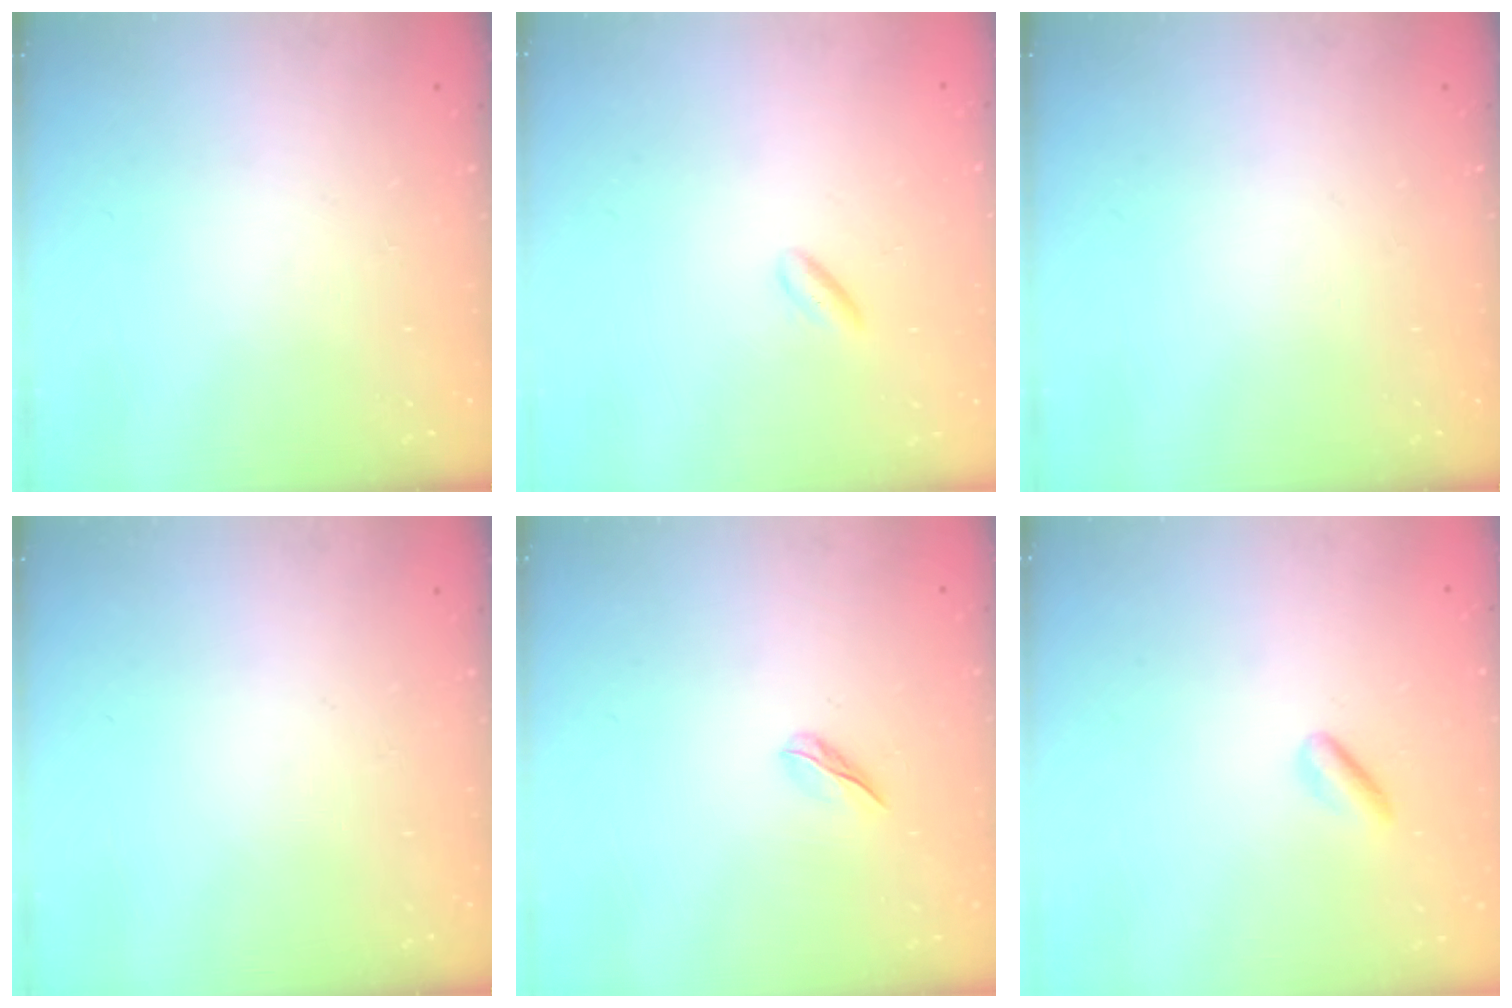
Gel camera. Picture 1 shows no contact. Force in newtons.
{"total": 1.8, "press": 1.6, "slide": 0.9}
{"total": 0.0}
{"total": 0.0}
{"total": 2.6, "press": 2.5, "slide": 0.7}
{"total": 1.5, "press": 1.1, "slide": 0.9}